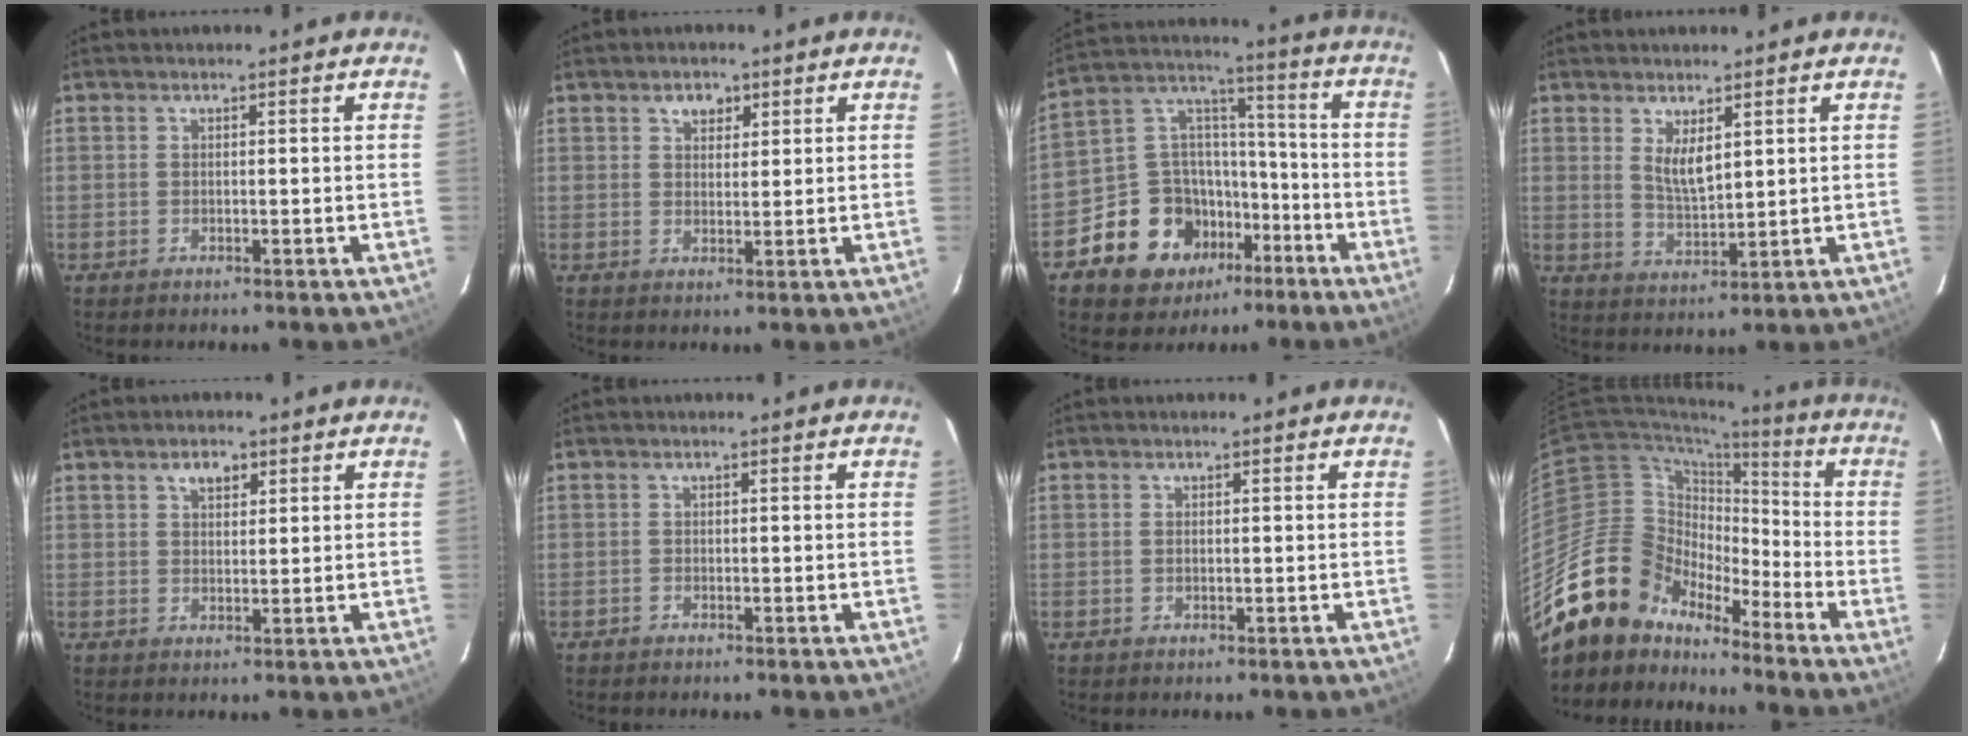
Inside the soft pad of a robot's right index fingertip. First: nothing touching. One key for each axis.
{"total": 3.4, "fx": 1.8, "fy": 2.3, "fz": 1.5, "tx": -0.015, "ty": 0.009, "tz": 0.032}
{"total": 16.5, "fx": -9.0, "fy": 12.8, "fz": 5.3, "tx": -0.125, "ty": 0.065, "tz": -0.131}
{"total": 5.0, "fx": 2.2, "fy": 2.0, "fz": 4.1, "tx": -0.072, "ty": -0.008, "tz": 0.045}
{"total": 3.3, "fx": 1.8, "fy": 1.9, "fz": 2.0, "tx": -0.029, "ty": 0.010, "tz": 0.032}
{"total": 0.7, "fx": -0.6, "fy": 0.4, "fz": 0.0, "tx": -0.001, "ty": 0.004, "tz": -0.011}
{"total": 0.7, "fx": 0.0, "fy": 0.5, "fz": 0.5, "tx": -0.010, "ty": 0.001, "tz": -0.001}
{"total": 16.5, "fx": -13.3, "fy": 9.2, "fz": 3.5, "tx": -0.071, "ty": 0.038, "tz": -0.237}